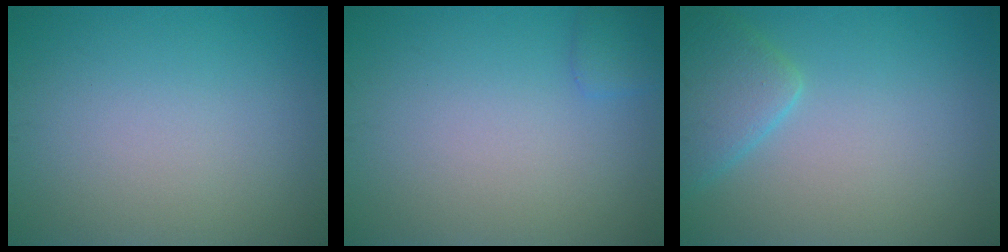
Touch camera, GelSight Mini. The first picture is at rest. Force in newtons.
{"total": 1.3, "press": 1.3, "slide": 0.1}
{"total": 3.5, "press": 3.5, "slide": 0.2}